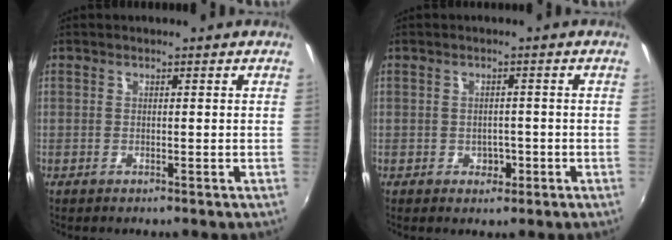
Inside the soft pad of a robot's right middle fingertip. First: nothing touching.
{"total": 2.4, "force": [-0.8, 2.0, 1.0], "torque": [-0.014, 0.002, -0.007]}